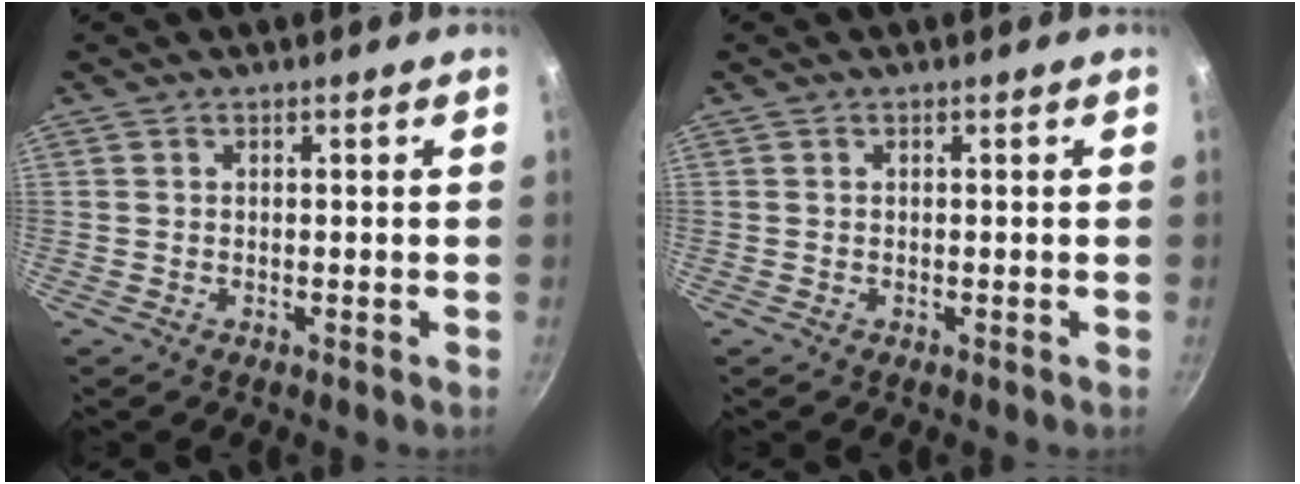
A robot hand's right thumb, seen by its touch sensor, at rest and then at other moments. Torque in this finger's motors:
{"motor_torque": [-0.04, -0.01, 0.01, 0.00, 0.00]}